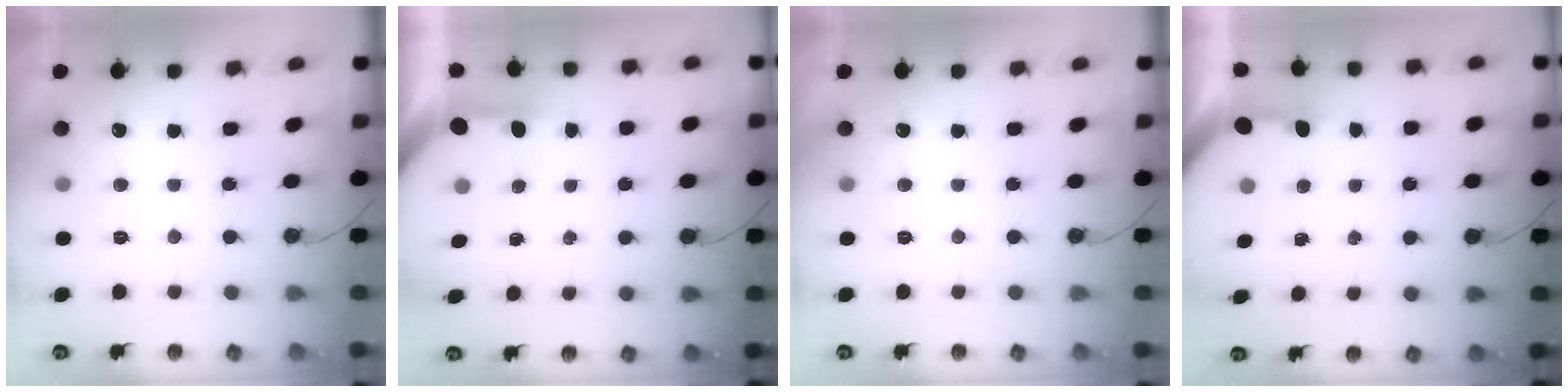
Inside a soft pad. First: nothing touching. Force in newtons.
{"total": 3.4, "press": 3.4, "slide": 0.4}
{"total": 0.0}
{"total": 3.3, "press": 3.3, "slide": 0.4}